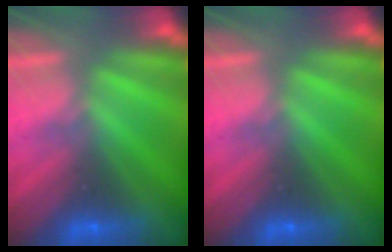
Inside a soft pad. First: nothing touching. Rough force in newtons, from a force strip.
{"total": 0.0}